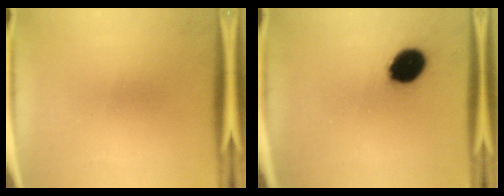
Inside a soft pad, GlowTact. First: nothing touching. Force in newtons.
{"total": 10.8}